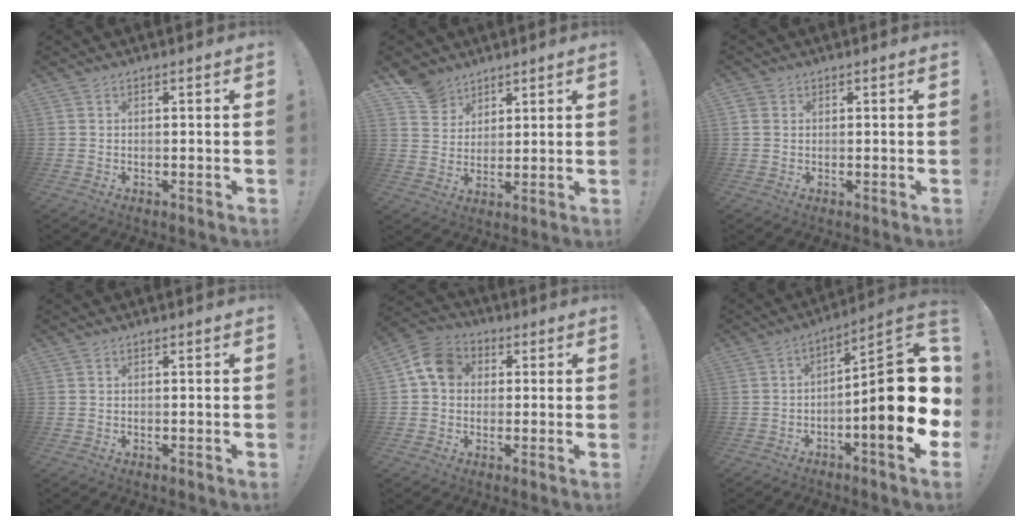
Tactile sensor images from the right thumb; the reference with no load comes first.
{"total": 8.7, "force": [6.4, 5.8, 1.2], "torque": [-0.015, -0.039, 0.126]}
{"total": 2.0, "force": [0.6, 1.7, 0.8], "torque": [-0.019, 0.005, 0.013]}
{"total": 0.0}
{"total": 10.1, "force": [2.4, 8.0, 5.8], "torque": [-0.081, 0.011, 0.050]}
{"total": 21.9, "force": [-2.9, 5.3, 21.0], "torque": [-0.302, 0.020, -0.042]}